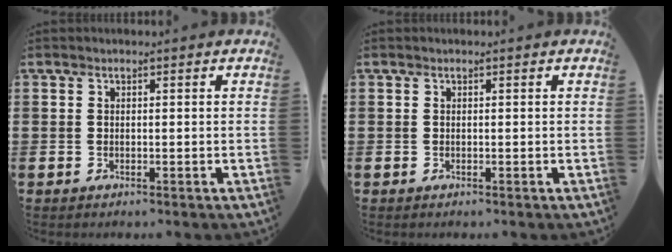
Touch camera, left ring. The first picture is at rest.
{"total": 0.0}